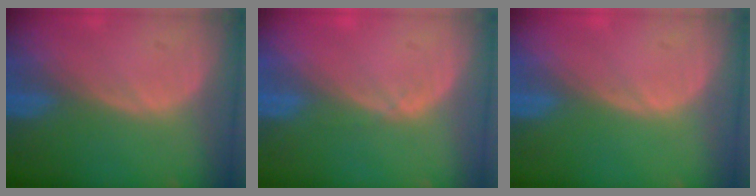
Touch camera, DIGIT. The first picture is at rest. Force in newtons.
{"total": 0.7, "press": 0.6, "slide": 0.2}
{"total": 0.0}